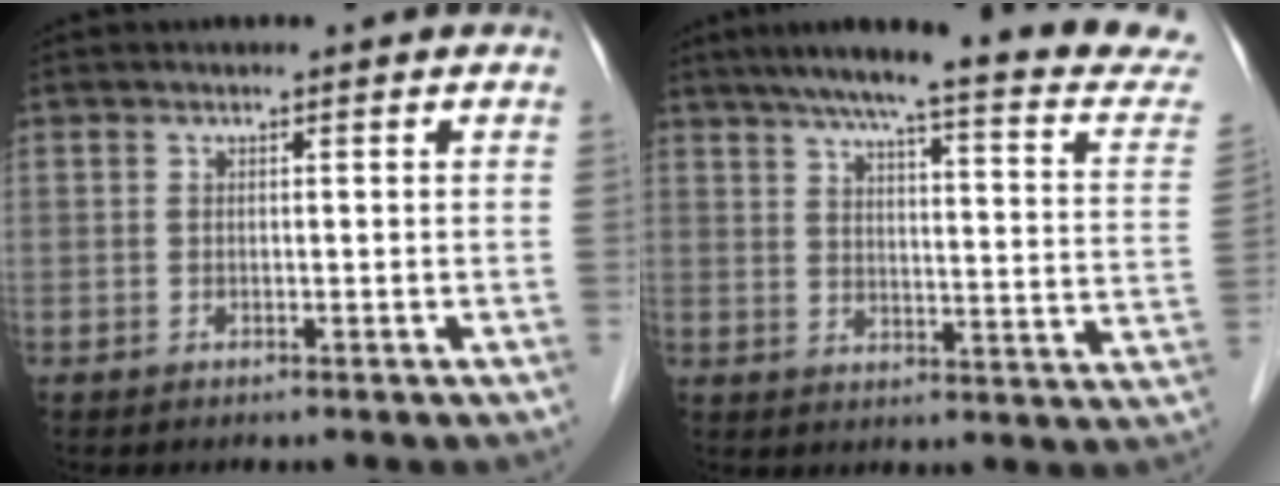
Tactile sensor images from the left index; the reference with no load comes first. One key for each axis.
{"total": 23.2, "fx": 20.3, "fy": 0.8, "fz": 11.2, "tx": -0.154, "ty": -0.044, "tz": 0.243}